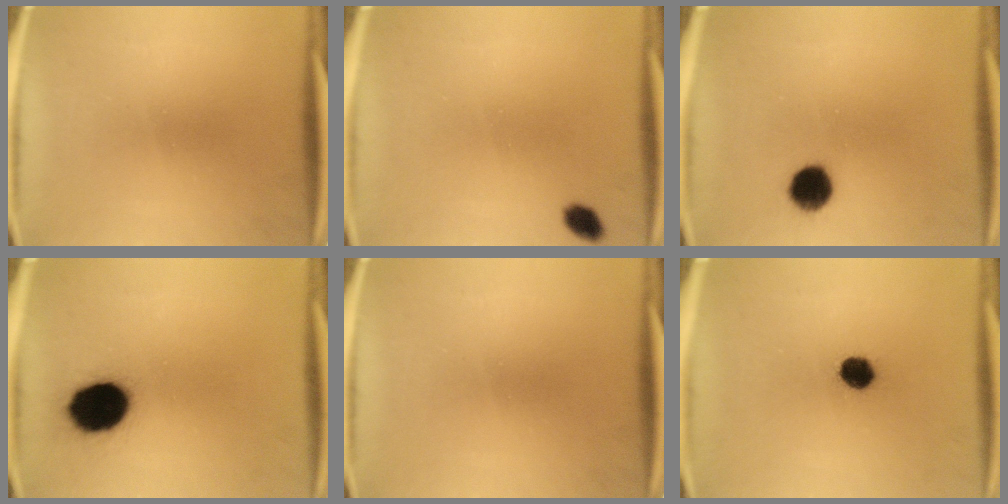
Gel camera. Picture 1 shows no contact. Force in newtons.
{"total": 2.5}
{"total": 7.0}
{"total": 14.8}
{"total": 0.0}
{"total": 5.3}